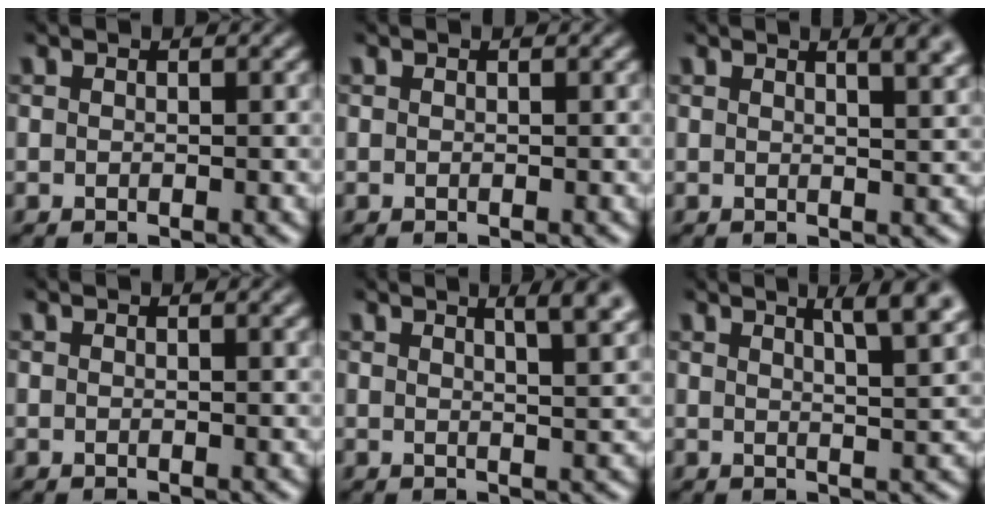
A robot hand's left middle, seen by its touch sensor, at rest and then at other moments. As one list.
[{"total": 0.0}, {"total": 5.0, "force": [2.7, 2.0, 3.6], "torque": [-0.014, 0.027, 0.011]}, {"total": 1.1, "force": [0.6, 0.3, 0.8], "torque": [-0.006, 0.005, 0.009]}, {"total": 5.4, "force": [3.0, 1.9, 4.1], "torque": [-0.023, 0.026, 0.018]}, {"total": 5.8, "force": [3.3, 1.6, 4.5], "torque": [-0.033, 0.022, 0.028]}]